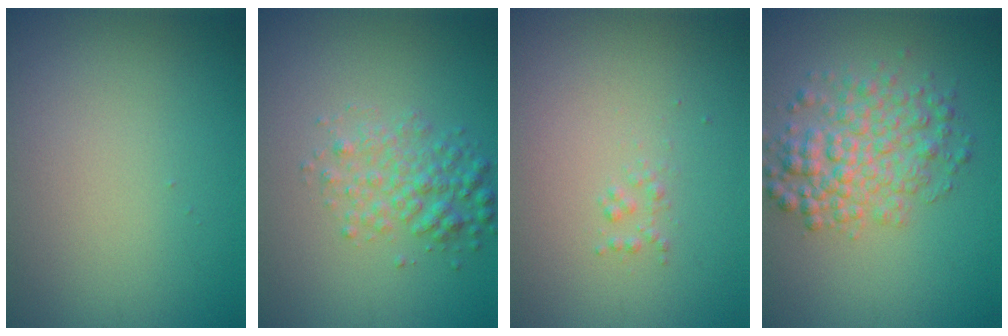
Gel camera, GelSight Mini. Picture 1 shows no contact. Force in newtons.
{"total": 3.0, "press": 3.0, "slide": 0.1}
{"total": 0.7, "press": 0.7, "slide": 0.0}
{"total": 4.9, "press": 4.9, "slide": 0.2}